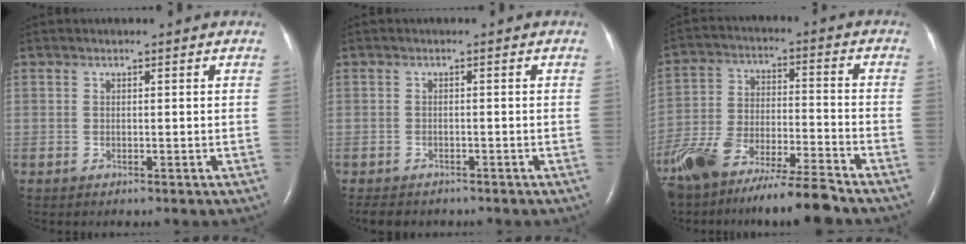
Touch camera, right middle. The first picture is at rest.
{"total": 4.6, "force": [-3.8, 2.0, 1.5], "torque": [-0.025, -0.005, -0.050]}
{"total": 15.8, "force": [-13.3, 1.5, 8.5], "torque": [-0.174, -0.014, -0.241]}